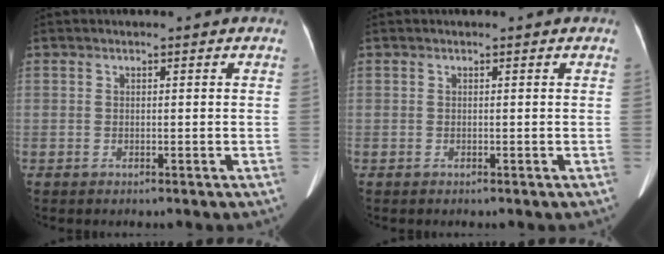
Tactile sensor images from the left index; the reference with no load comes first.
{"total": 0.0}